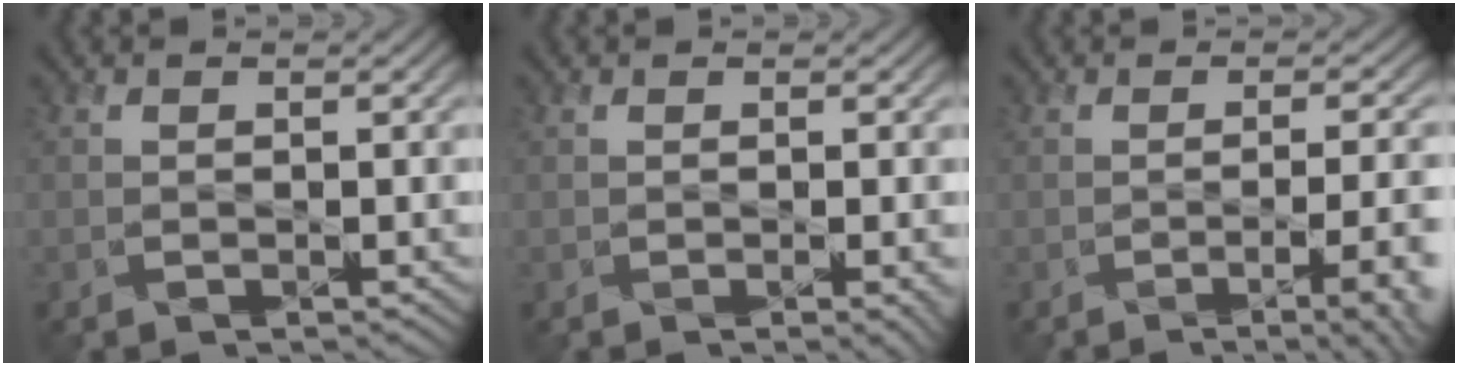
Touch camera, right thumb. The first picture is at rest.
{"total": 2.4, "force": [-0.5, 0.7, 2.2], "torque": [-0.025, -0.003, -0.001]}
{"total": 8.2, "force": [-3.2, 2.7, 7.1], "torque": [-0.084, -0.008, -0.037]}